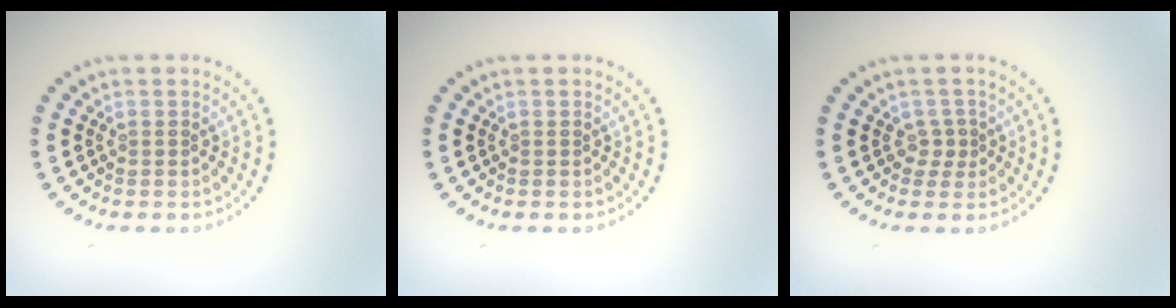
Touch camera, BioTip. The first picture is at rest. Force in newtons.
{"total": 0.0}
{"total": 1.1, "press": 0.8, "slide": 0.8}